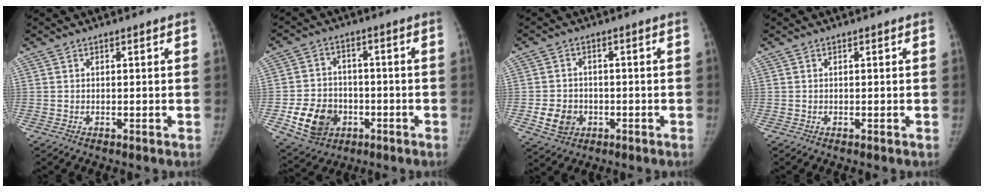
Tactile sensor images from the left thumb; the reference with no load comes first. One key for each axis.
{"total": 11.6, "fx": -3.9, "fy": 9.3, "fz": 5.8, "tx": -0.077, "ty": 0.013, "tz": -0.056}
{"total": 6.3, "fx": -1.8, "fy": 5.4, "fz": 2.8, "tx": -0.034, "ty": 0.008, "tz": -0.024}
{"total": 0.0}